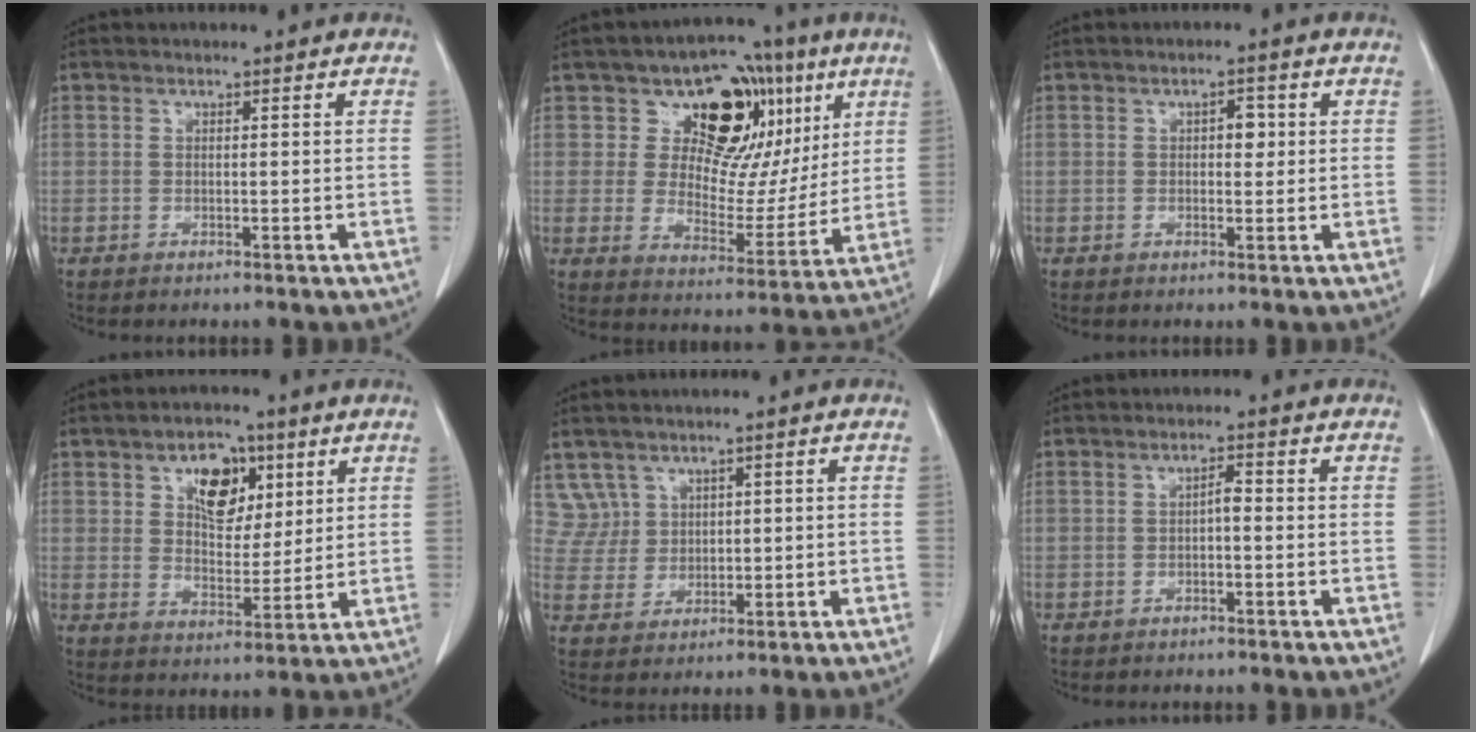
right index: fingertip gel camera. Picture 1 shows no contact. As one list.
[{"total": 14.6, "force": [6.8, 9.9, 8.4], "torque": [-0.092, 0.025, 0.109]}, {"total": 2.3, "force": [0.5, 1.3, 1.8], "torque": [-0.020, 0.008, 0.008]}, {"total": 8.6, "force": [3.9, 5.2, 5.6], "torque": [-0.090, 0.014, 0.070]}, {"total": 4.6, "force": [2.7, 3.7, -0.6], "torque": [0.023, 0.010, 0.060]}, {"total": 1.5, "force": [-0.2, 0.5, 1.4], "torque": [-0.019, 0.006, -0.003]}]